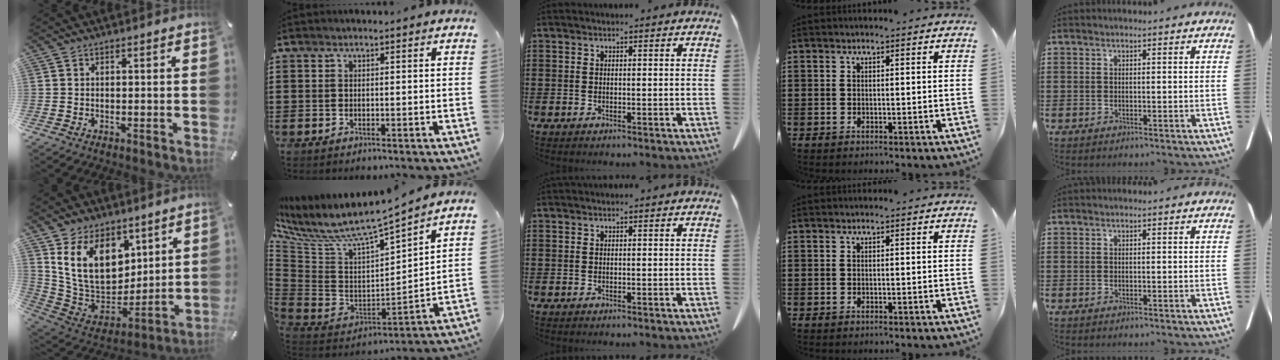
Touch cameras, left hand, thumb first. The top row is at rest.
{"thumb": {"total": 17.6, "force": [7.5, 12.6, 9.7], "torque": [-0.184, -0.042, 0.145]}, "index": {"total": 6.5, "force": [5.7, 0.4, 3.2], "torque": [-0.091, -0.060, 0.087]}}